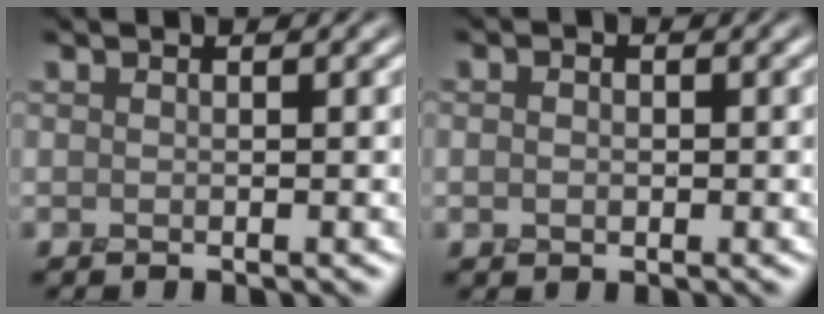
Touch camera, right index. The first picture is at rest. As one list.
[{"total": 1.1, "force": [-0.3, 0.9, 0.5], "torque": [-0.009, -0.003, -0.010]}]